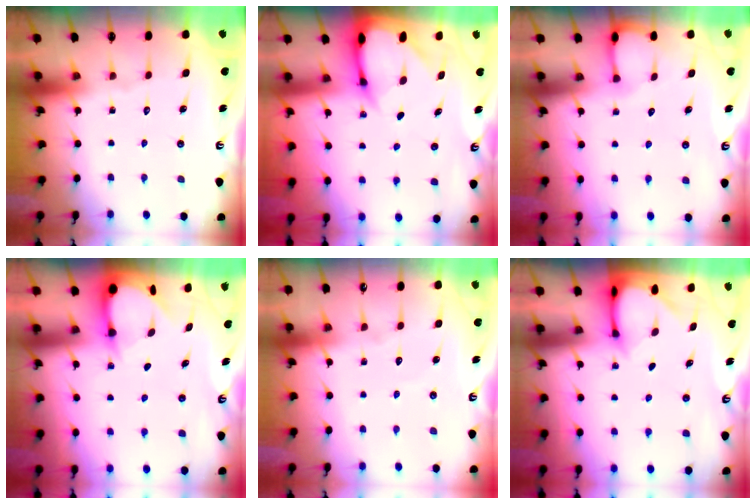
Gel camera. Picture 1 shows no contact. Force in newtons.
{"total": 4.6, "press": 4.5, "slide": 0.7}
{"total": 3.6, "press": 3.6, "slide": 0.4}
{"total": 3.4, "press": 3.4, "slide": 0.4}
{"total": 2.9, "press": 2.9, "slide": 0.2}
{"total": 3.2, "press": 3.2, "slide": 0.3}